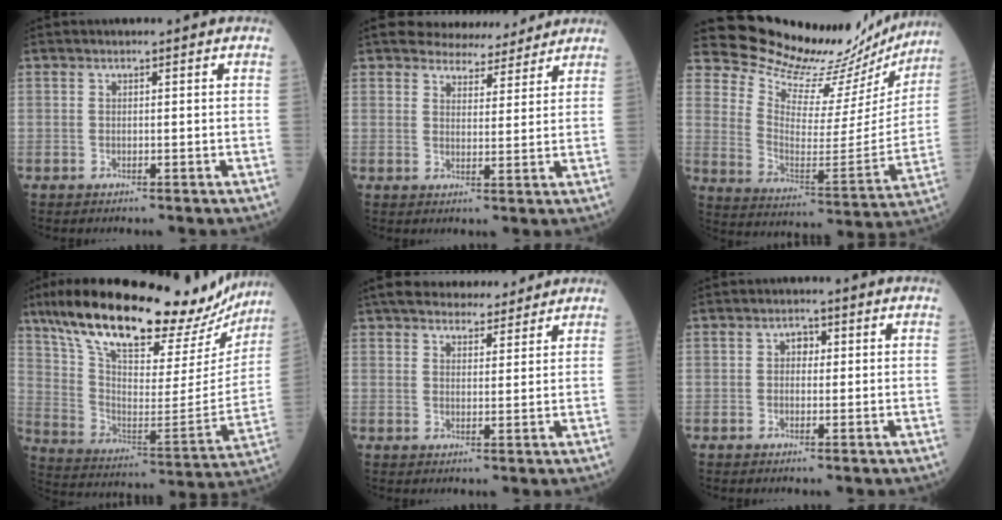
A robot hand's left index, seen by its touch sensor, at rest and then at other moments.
{"total": 6.6, "force": [6.2, 2.1, 1.2], "torque": [-0.015, 0.002, 0.083]}
{"total": 22.3, "force": [21.4, 4.8, 4.5], "torque": [-0.076, -0.080, 0.287]}
{"total": 30.7, "force": [25.2, 9.1, 15.0], "torque": [-0.255, -0.007, 0.360]}
{"total": 11.0, "force": [9.5, 3.2, 4.4], "torque": [-0.056, 0.028, 0.141]}
{"total": 1.8, "force": [0.1, 1.3, 1.2], "torque": [-0.016, 0.006, -0.003]}